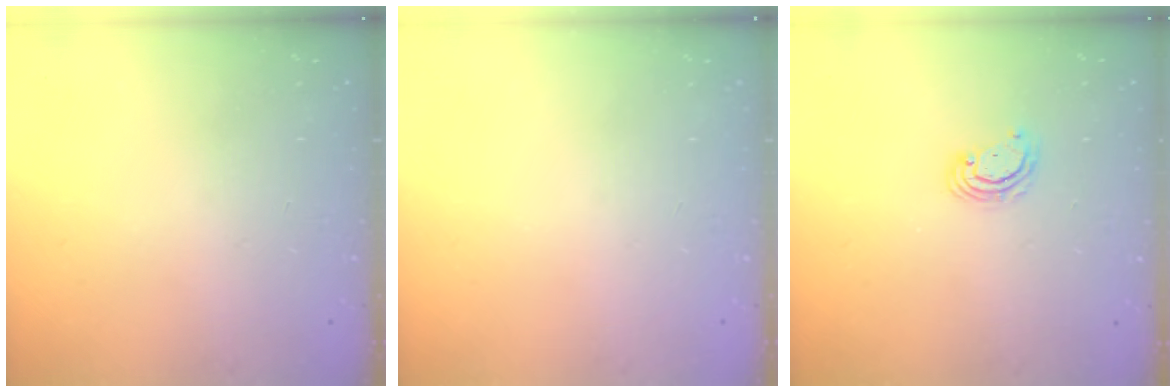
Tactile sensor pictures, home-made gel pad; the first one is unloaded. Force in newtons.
{"total": 0.0}
{"total": 4.1, "press": 4.1, "slide": 0.4}